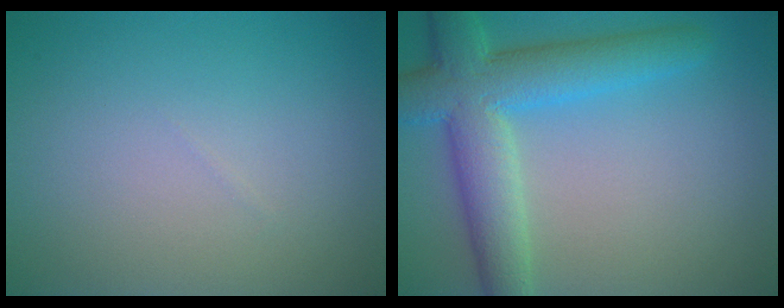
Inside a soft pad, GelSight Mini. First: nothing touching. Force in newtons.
{"total": 7.5, "press": 7.5, "slide": 0.4}